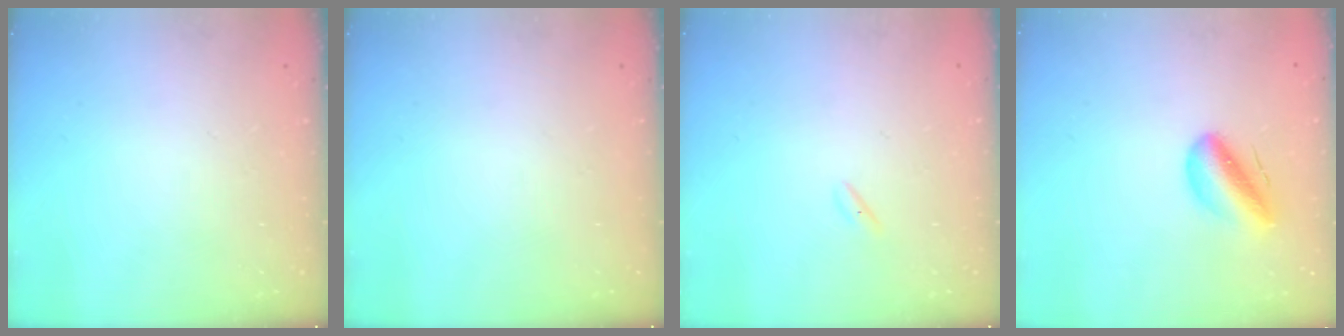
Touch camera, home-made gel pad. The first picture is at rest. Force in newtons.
{"total": 0.0}
{"total": 1.6, "press": 1.5, "slide": 0.6}
{"total": 9.9, "press": 9.5, "slide": 2.9}